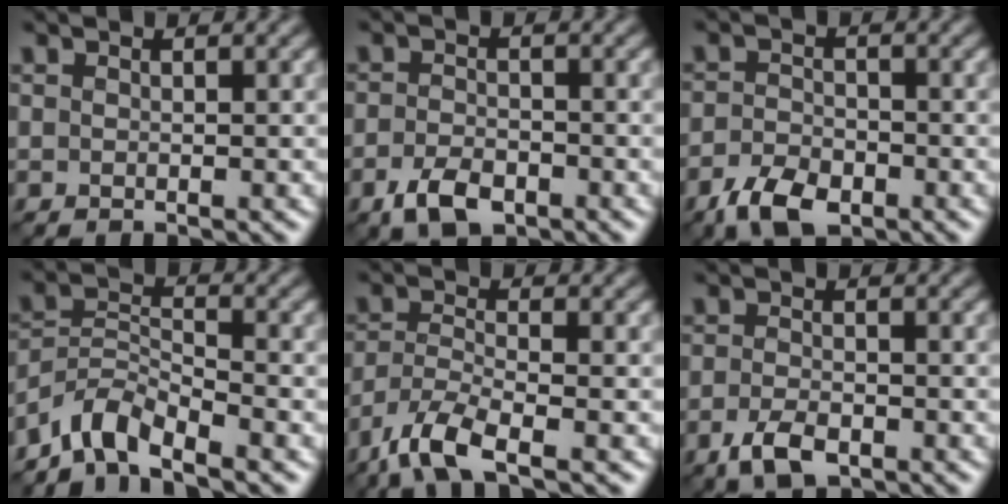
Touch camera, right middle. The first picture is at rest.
{"total": 3.1, "force": [-1.7, 1.7, 1.9], "torque": [-0.035, 0.002, -0.035]}
{"total": 4.0, "force": [-2.6, 2.2, 2.2], "torque": [-0.040, -0.001, -0.053]}
{"total": 4.4, "force": [-3.8, 1.4, 1.9], "torque": [-0.030, 0.005, -0.084]}
{"total": 5.3, "force": [-3.7, 1.5, 3.4], "torque": [-0.077, -0.007, -0.082]}
{"total": 2.7, "force": [-1.5, 1.4, 1.8], "torque": [-0.041, 0.000, -0.032]}